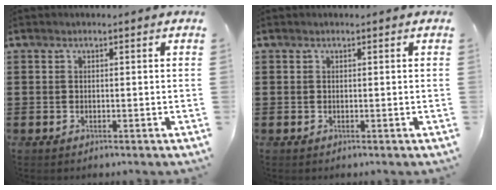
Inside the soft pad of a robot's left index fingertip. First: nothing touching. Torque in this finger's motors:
{"motor_torque": [-0.05, -0.03, 0.02, 0.00]}